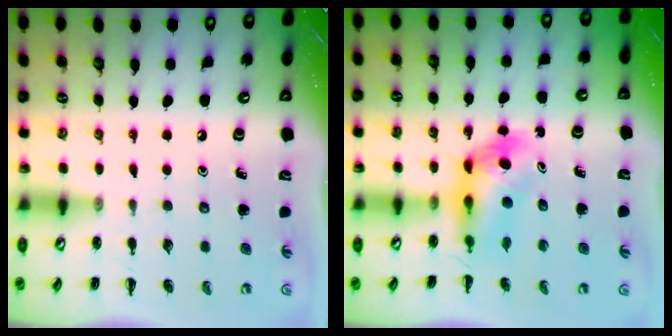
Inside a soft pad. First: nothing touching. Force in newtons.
{"total": 4.8, "press": 4.7, "slide": 0.6}